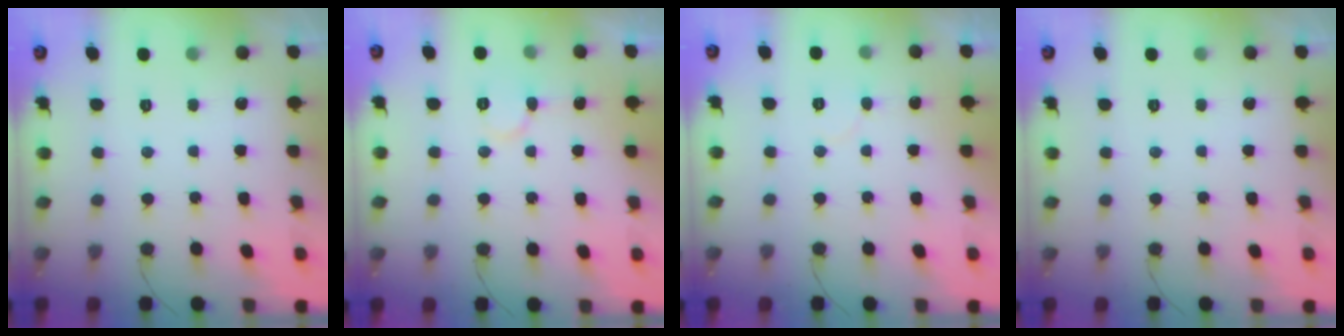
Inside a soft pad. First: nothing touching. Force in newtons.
{"total": 5.8, "press": 5.8, "slide": 0.1}
{"total": 4.4, "press": 4.4, "slide": 0.4}
{"total": 0.0}